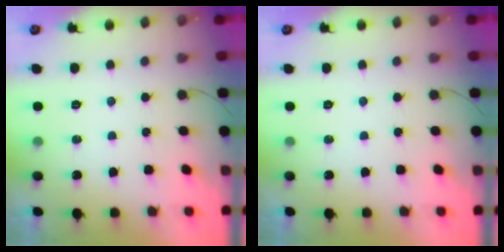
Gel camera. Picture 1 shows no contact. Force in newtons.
{"total": 0.0}